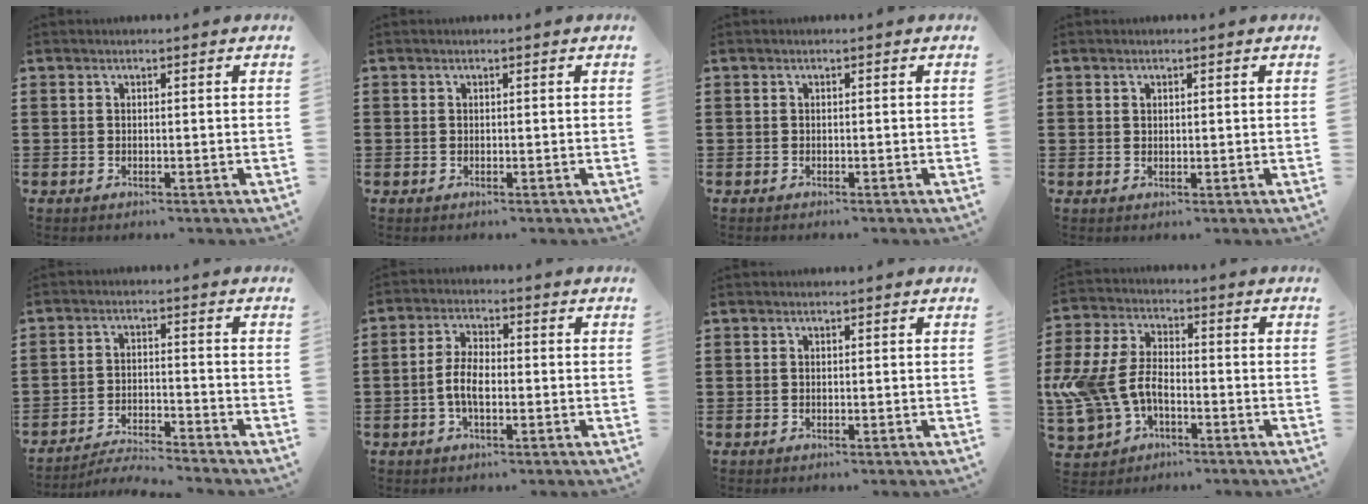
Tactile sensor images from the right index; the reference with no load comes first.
{"total": 0.0}
{"total": 0.0}
{"total": 0.8, "force": [0.5, 0.5, 0.3], "torque": [-0.007, 0.003, 0.009]}
{"total": 3.7, "force": [-3.6, 0.0, 0.4], "torque": [-0.020, 0.000, -0.081]}
{"total": 5.1, "force": [-1.2, 2.3, 4.4], "torque": [-0.105, -0.002, -0.029]}
{"total": 0.0}
{"total": 8.9, "force": [-2.7, 5.7, 6.3], "torque": [-0.175, -0.005, -0.058]}